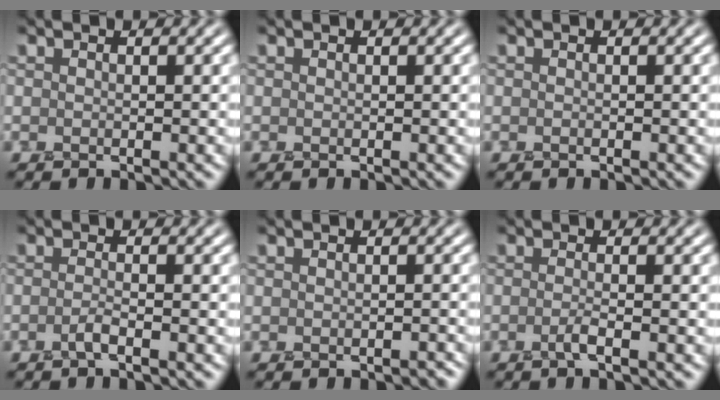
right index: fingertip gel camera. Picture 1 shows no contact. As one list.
[{"total": 0.0}, {"total": 0.0}, {"total": 1.2, "force": [-0.6, 0.3, 1.0], "torque": [-0.015, 0.009, -0.020]}, {"total": 1.0, "force": [-0.9, 0.2, 0.4], "torque": [-0.001, -0.002, -0.016]}, {"total": 1.3, "force": [-0.4, 0.3, 1.2], "torque": [-0.019, 0.005, -0.016]}]